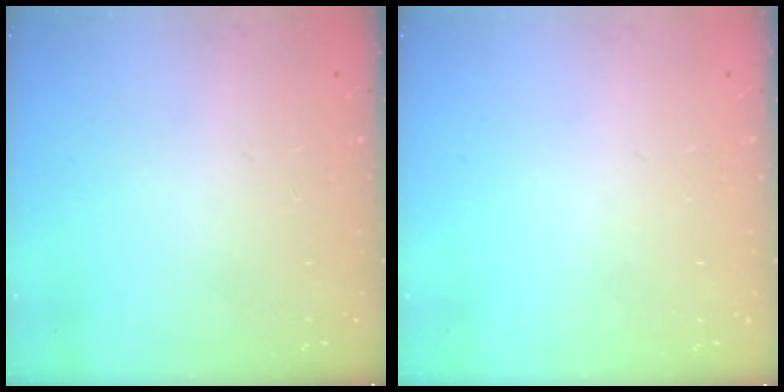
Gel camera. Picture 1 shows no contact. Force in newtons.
{"total": 0.0}